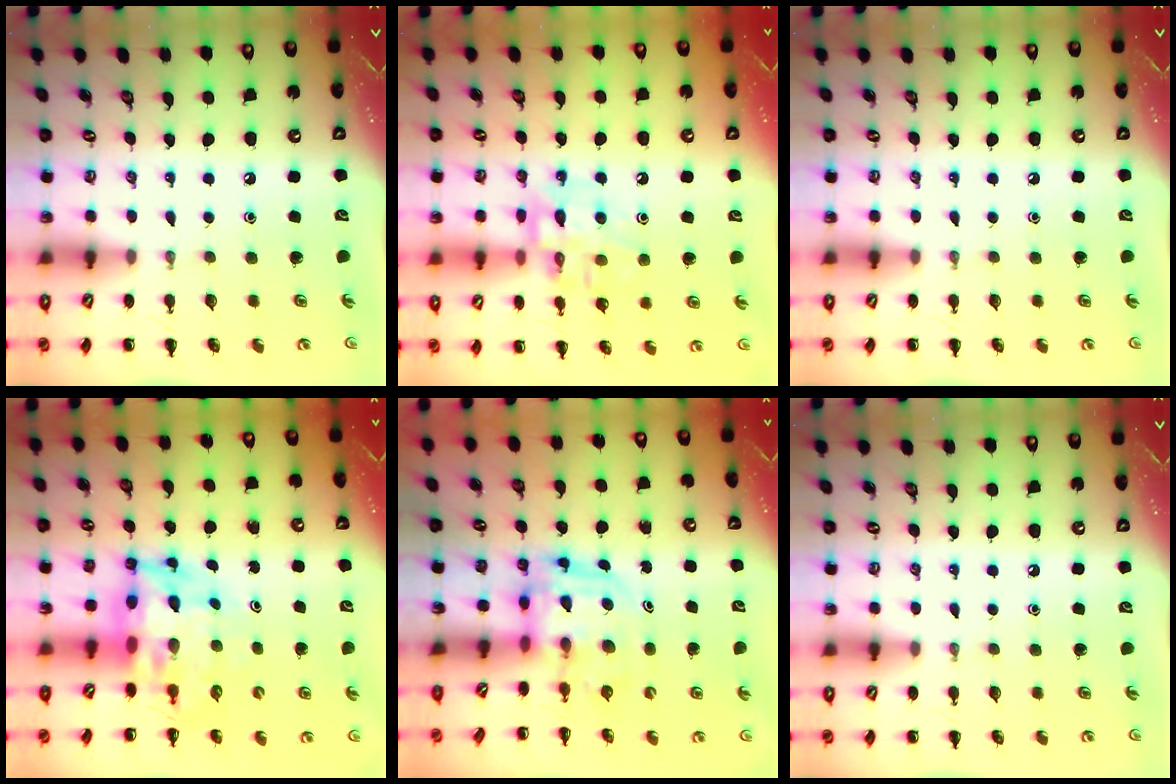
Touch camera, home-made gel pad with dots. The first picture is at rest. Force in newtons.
{"total": 12.8, "press": 12.7, "slide": 1.5}
{"total": 0.0}
{"total": 7.1, "press": 6.8, "slide": 2.2}
{"total": 4.6, "press": 4.4, "slide": 1.1}
{"total": 0.0}